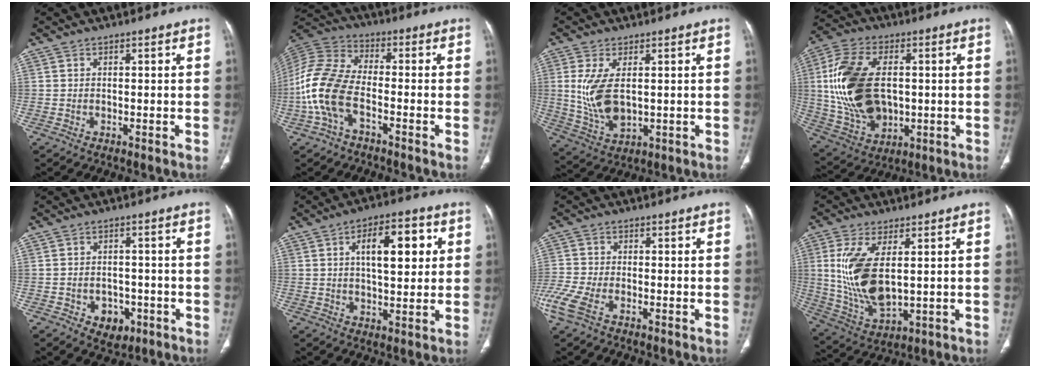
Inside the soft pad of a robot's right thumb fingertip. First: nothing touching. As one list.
[{"total": 13.8, "force": [-4.4, 7.6, 10.6], "torque": [-0.242, 0.032, -0.091]}, {"total": 9.5, "force": [1.1, 4.7, 8.2], "torque": [-0.175, -0.016, 0.039]}, {"total": 19.9, "force": [1.4, 12.4, 15.5], "torque": [-0.304, -0.005, 0.040]}, {"total": 5.4, "force": [-2.2, 4.1, 2.7], "torque": [-0.018, 0.014, -0.021]}, {"total": 12.1, "force": [3.3, 5.5, 10.3], "torque": [-0.129, 0.003, 0.049]}, {"total": 6.7, "force": [-3.6, 2.8, 4.9], "torque": [-0.141, 0.002, -0.076]}, {"total": 14.0, "force": [2.1, 6.5, 12.2], "torque": [-0.254, -0.020, 0.058]}]